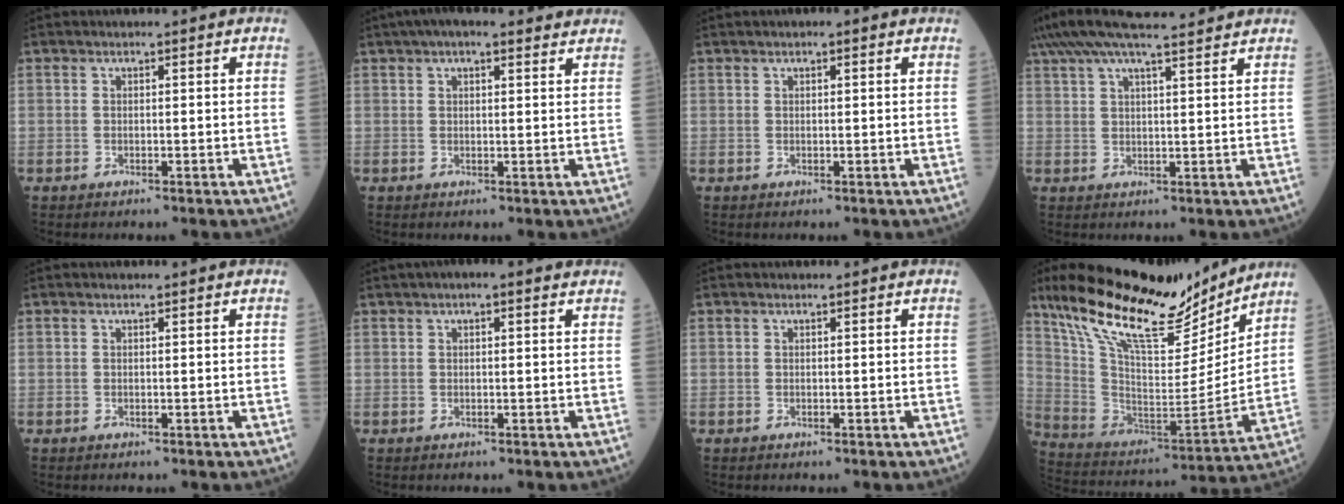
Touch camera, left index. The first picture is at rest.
{"total": 8.1, "force": [6.2, 2.2, 4.6], "torque": [-0.068, 0.041, 0.087]}
{"total": 1.2, "force": [0.7, 0.3, 0.9], "torque": [-0.019, 0.010, 0.007]}
{"total": 14.2, "force": [12.1, 1.0, 7.3], "torque": [-0.139, 0.046, 0.186]}
{"total": 0.0}
{"total": 3.1, "force": [1.9, 0.9, 2.2], "torque": [-0.036, 0.025, 0.025]}
{"total": 0.0}
{"total": 23.9, "force": [18.5, 6.7, 13.6], "torque": [-0.246, -0.003, 0.317]}